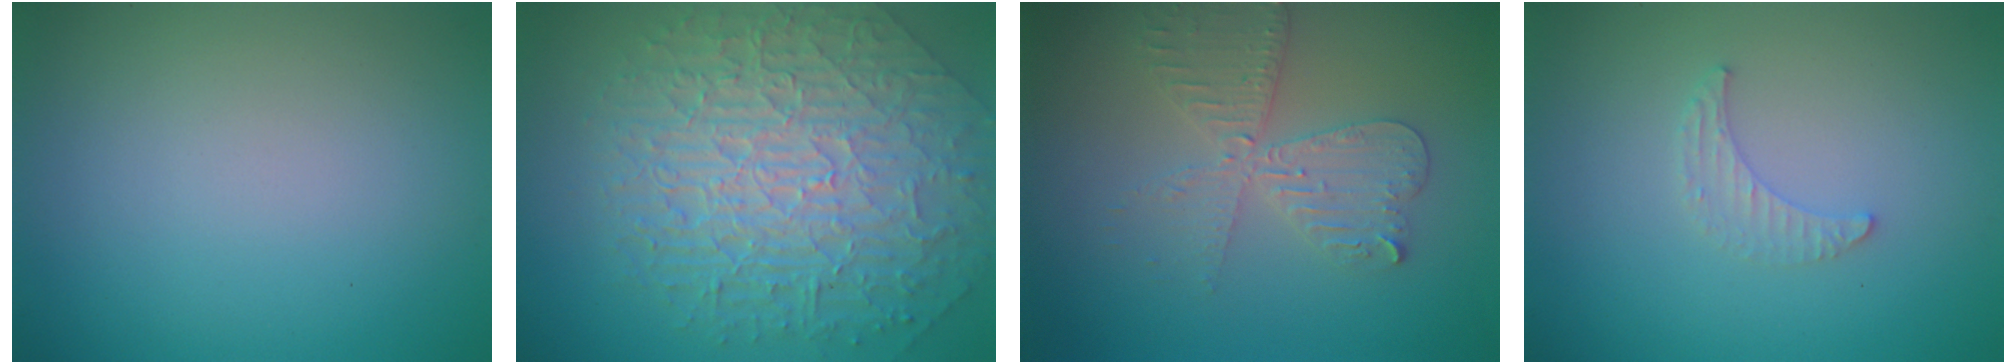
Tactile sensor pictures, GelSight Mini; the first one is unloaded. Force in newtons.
{"total": 10.0, "press": 6.6, "slide": 7.5}
{"total": 4.0, "press": 3.5, "slide": 2.0}
{"total": 1.3, "press": 1.3, "slide": 0.4}